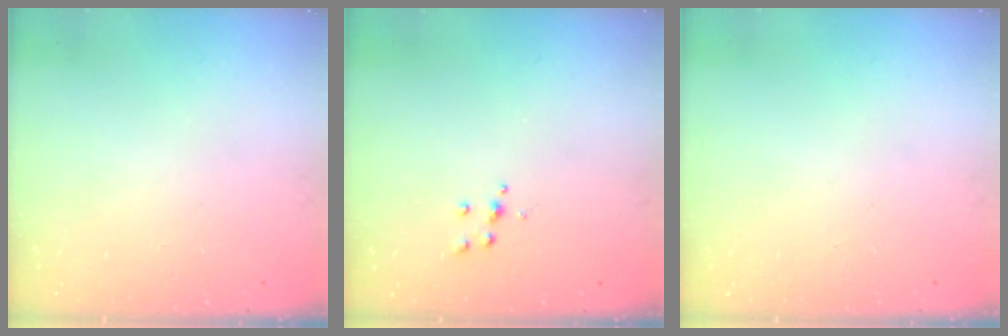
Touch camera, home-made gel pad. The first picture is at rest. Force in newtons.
{"total": 3.9, "press": 3.8, "slide": 0.4}
{"total": 0.0}